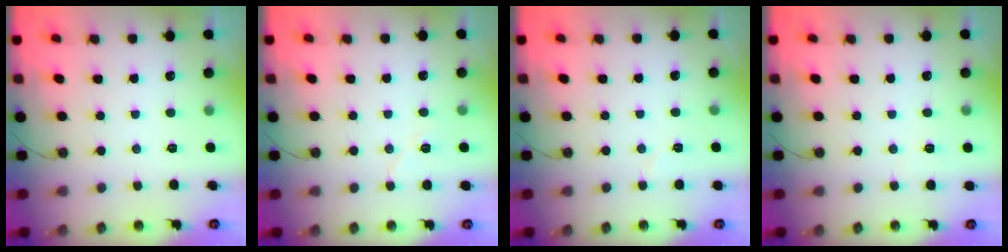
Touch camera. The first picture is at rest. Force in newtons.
{"total": 5.6, "press": 5.0, "slide": 2.4}
{"total": 4.1, "press": 3.6, "slide": 1.9}
{"total": 2.3, "press": 1.3, "slide": 1.9}